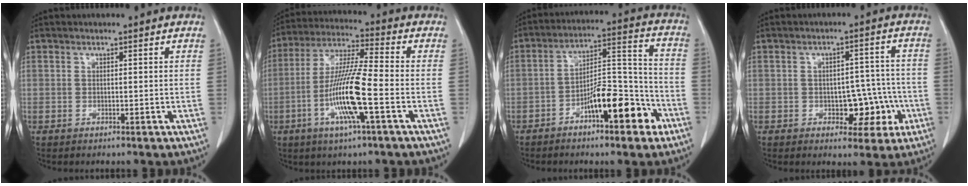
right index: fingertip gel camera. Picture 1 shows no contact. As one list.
[{"total": 14.2, "force": [-4.0, 0.6, 13.6], "torque": [-0.274, -0.006, -0.082]}, {"total": 12.4, "force": [-6.3, 3.4, 10.1], "torque": [-0.158, 0.026, -0.097]}, {"total": 7.2, "force": [-2.3, 4.3, 5.3], "torque": [-0.051, 0.024, -0.022]}]